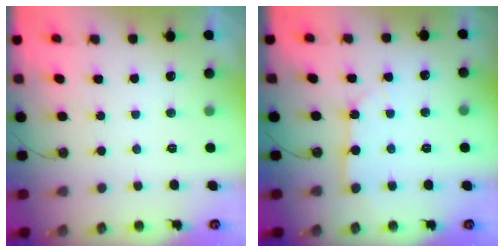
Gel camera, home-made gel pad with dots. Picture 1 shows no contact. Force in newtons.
{"total": 2.6, "press": 2.6, "slide": 0.4}